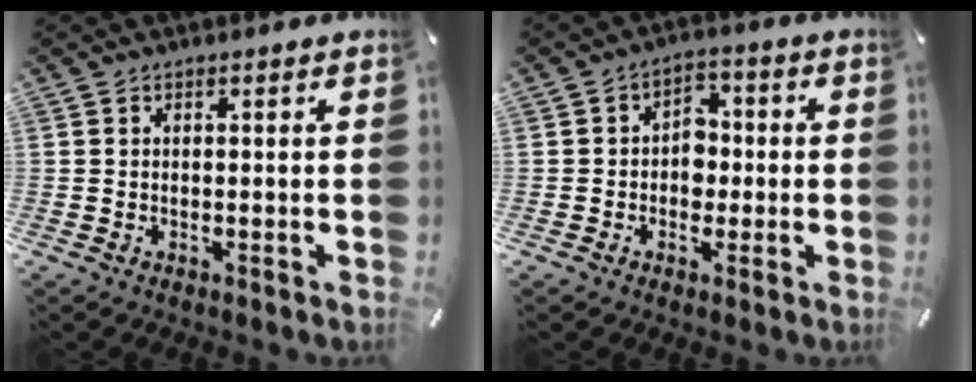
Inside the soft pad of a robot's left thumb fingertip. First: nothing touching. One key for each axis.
{"total": 5.8, "fx": -1.1, "fy": 5.0, "fz": 2.7, "tx": -0.031, "ty": 0.011, "tz": -0.025}